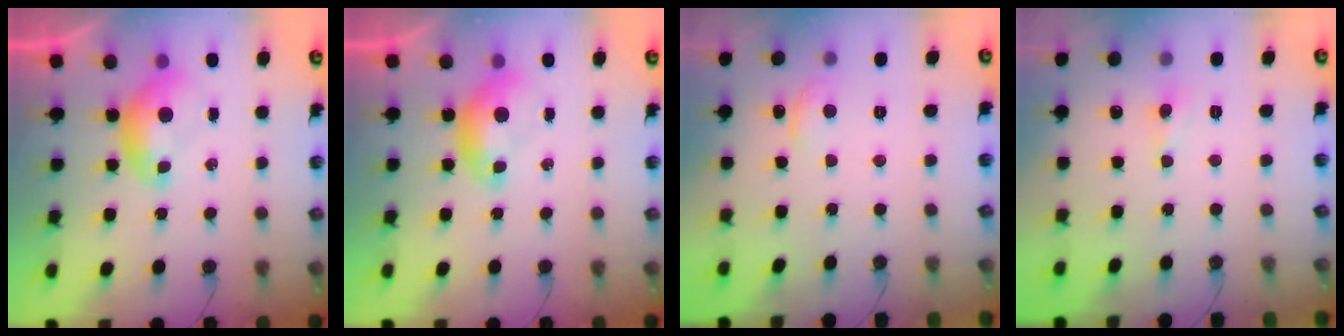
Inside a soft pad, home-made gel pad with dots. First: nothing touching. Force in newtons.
{"total": 0.0}
{"total": 0.8, "press": 0.4, "slide": 0.7}
{"total": 2.2, "press": 2.1, "slide": 0.7}